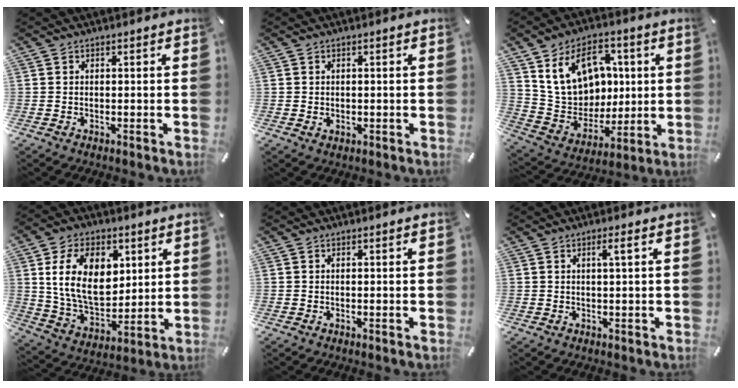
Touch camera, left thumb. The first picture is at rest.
{"total": 0.9, "force": [0.1, 0.9, 0.2], "torque": [-0.005, 0.005, -0.001]}
{"total": 16.9, "force": [6.1, 13.2, 8.5], "torque": [-0.149, -0.011, 0.126]}
{"total": 17.1, "force": [4.9, 11.6, 11.5], "torque": [-0.219, 0.000, 0.089]}
{"total": 0.0}
{"total": 2.5, "force": [0.8, 0.0, 2.4], "torque": [-0.047, 0.002, 0.011]}